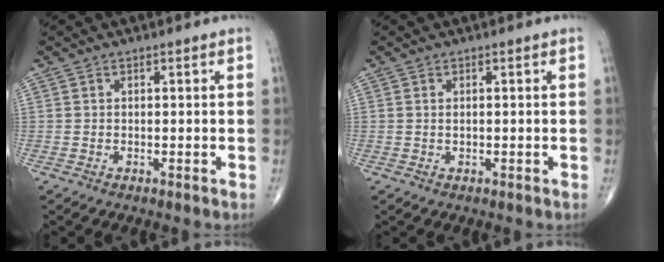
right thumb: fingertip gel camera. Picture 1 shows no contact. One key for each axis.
{"total": 0.6, "fx": 0.2, "fy": 0.2, "fz": 0.5, "tx": -0.011, "ty": -0.001, "tz": 0.004}